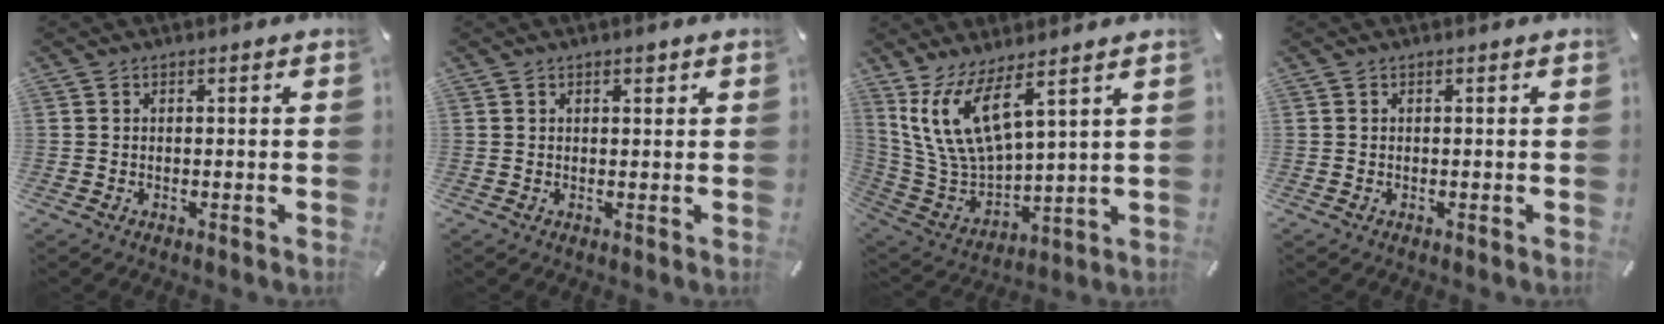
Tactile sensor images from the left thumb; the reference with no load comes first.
{"total": 1.4, "force": [0.8, 0.7, 1.0], "torque": [-0.020, 0.002, 0.012]}
{"total": 13.4, "force": [8.3, 5.2, 9.2], "torque": [-0.230, -0.047, 0.149]}
{"total": 0.0}